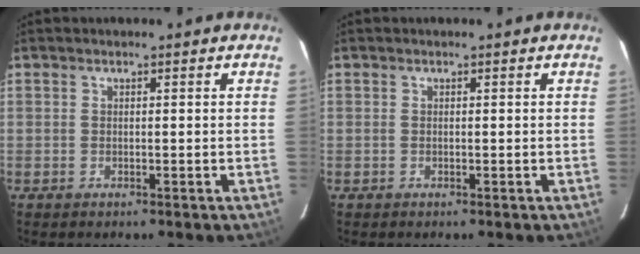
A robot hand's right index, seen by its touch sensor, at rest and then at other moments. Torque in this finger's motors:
{"motor_torque": [-0.06, 0.02, 0.04, 0.01]}